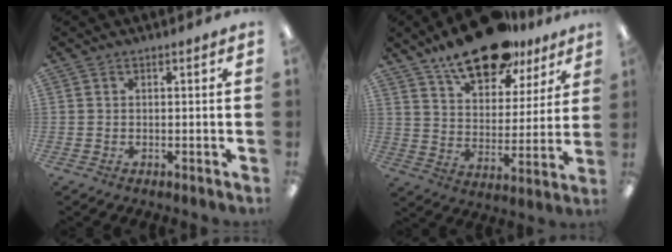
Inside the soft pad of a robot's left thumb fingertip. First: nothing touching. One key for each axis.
{"total": 18.0, "fx": 13.4, "fy": 7.8, "fz": 9.1, "tx": -0.139, "ty": -0.076, "tz": 0.232}